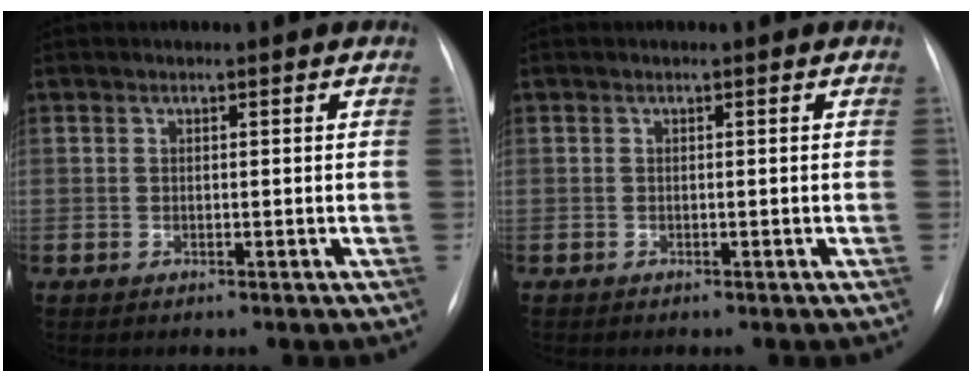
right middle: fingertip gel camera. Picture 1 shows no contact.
{"total": 0.0}